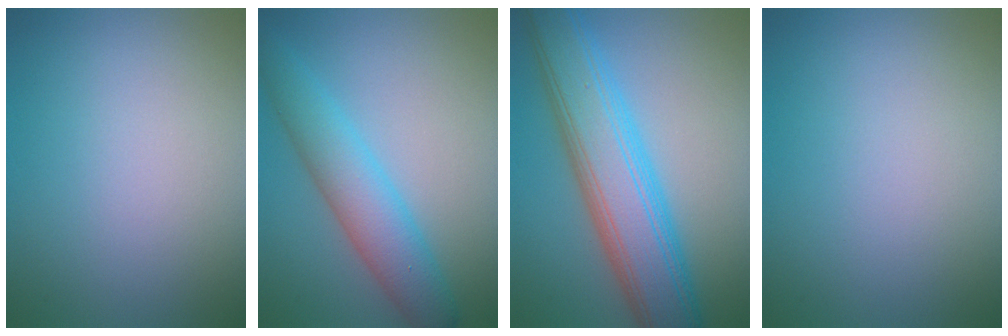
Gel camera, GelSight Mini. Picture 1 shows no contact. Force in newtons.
{"total": 5.2, "press": 5.2, "slide": 0.1}
{"total": 9.0, "press": 9.0, "slide": 0.2}
{"total": 0.0}